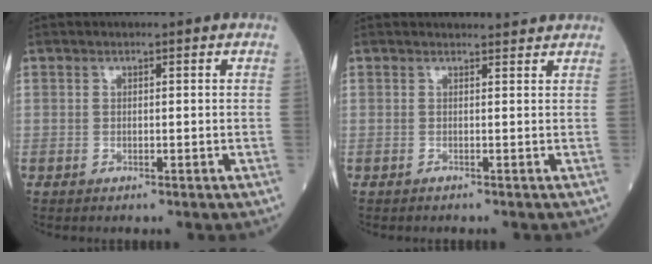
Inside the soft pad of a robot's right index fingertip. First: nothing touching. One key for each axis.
{"total": 2.9, "fx": 2.7, "fy": 0.5, "fz": 1.0, "tx": -0.029, "ty": 0.024, "tz": 0.024}